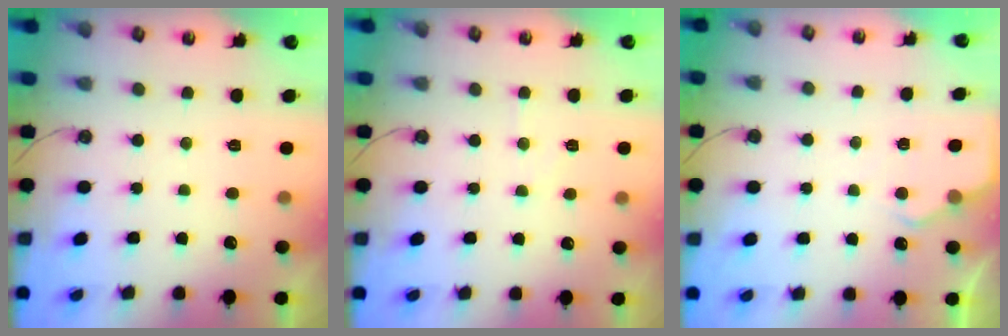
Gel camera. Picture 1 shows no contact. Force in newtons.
{"total": 5.0, "press": 5.0, "slide": 0.7}
{"total": 4.9, "press": 4.8, "slide": 0.6}